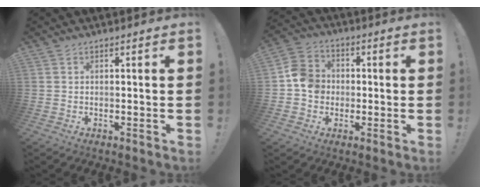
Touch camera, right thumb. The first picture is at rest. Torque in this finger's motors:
{"motor_torque": [0.52, 0.95, 0.39, -0.41, 0.00]}